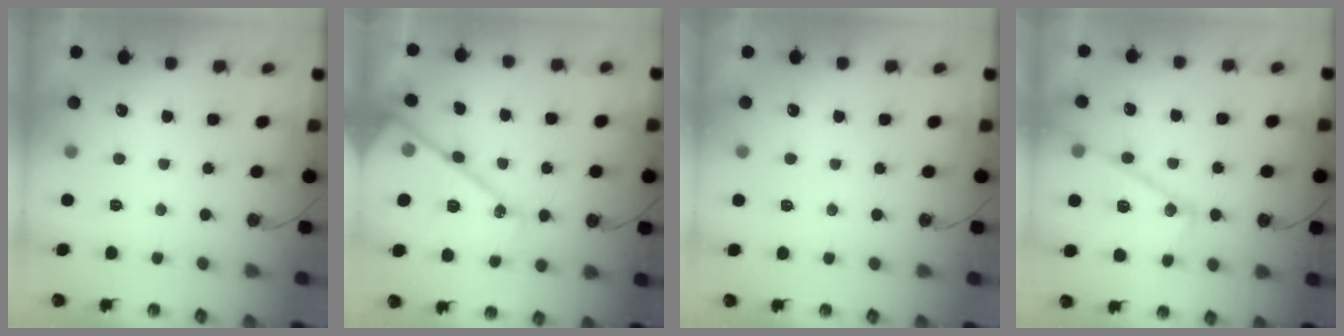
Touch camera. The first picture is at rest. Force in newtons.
{"total": 20.9, "press": 20.8, "slide": 2.0}
{"total": 2.9, "press": 2.8, "slide": 0.5}
{"total": 18.3, "press": 18.3, "slide": 1.6}